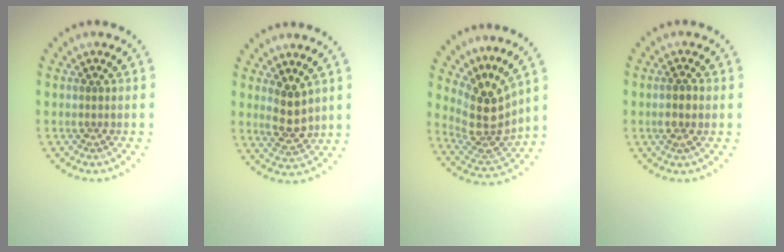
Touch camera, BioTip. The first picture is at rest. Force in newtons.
{"total": 2.8, "press": 2.6, "slide": 0.9}
{"total": 4.4, "press": 3.3, "slide": 2.9}
{"total": 1.3, "press": 1.2, "slide": 0.5}